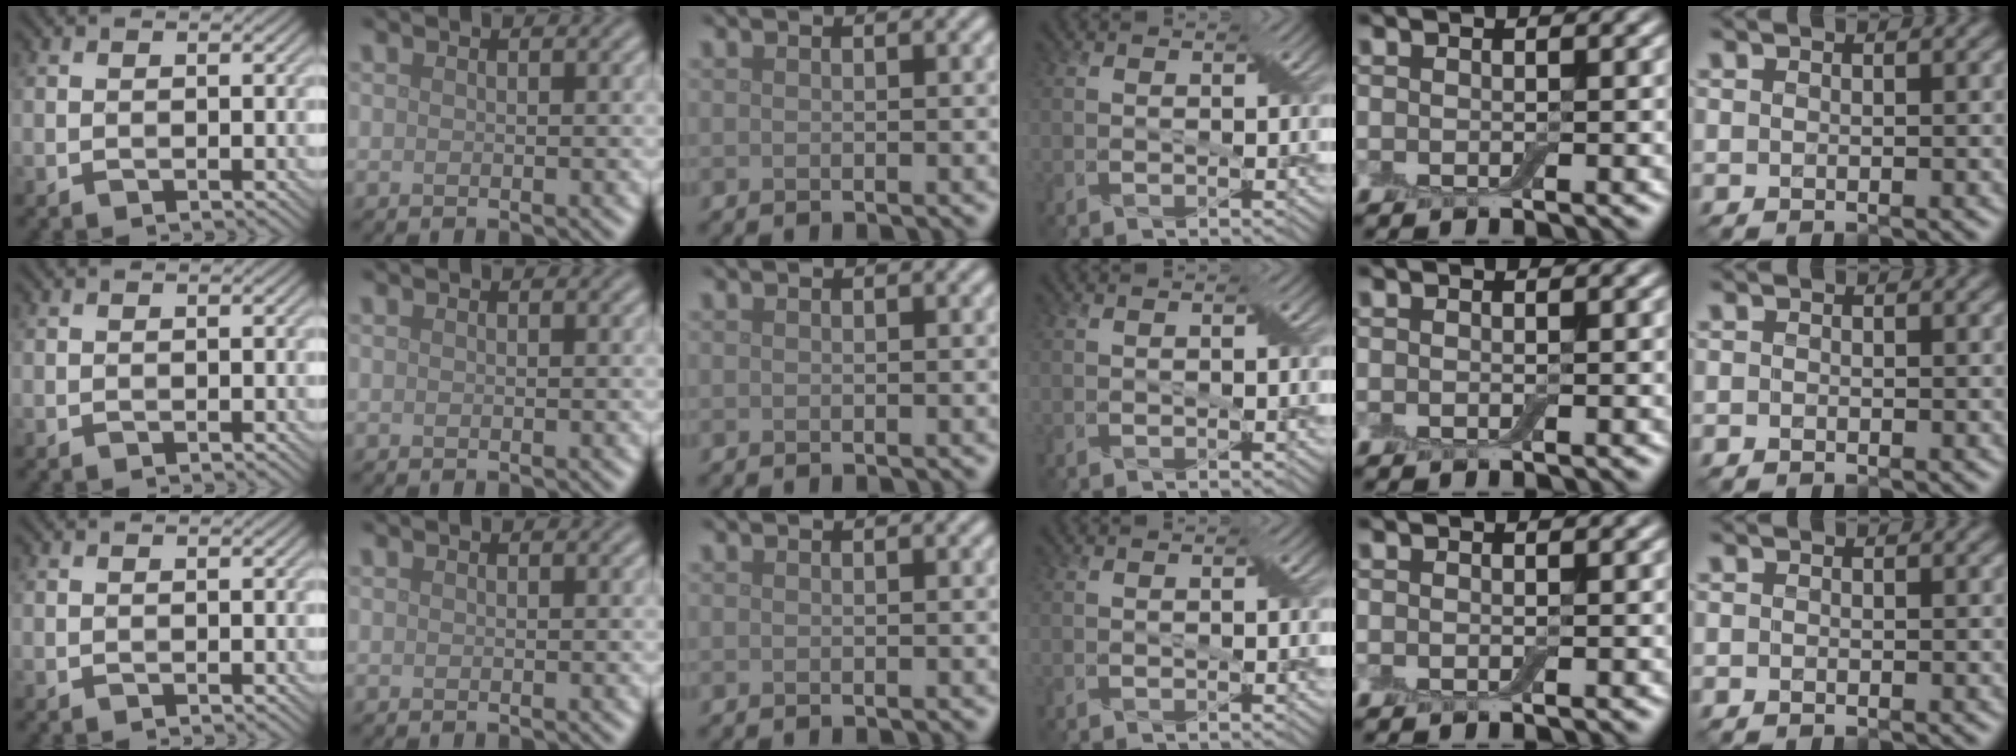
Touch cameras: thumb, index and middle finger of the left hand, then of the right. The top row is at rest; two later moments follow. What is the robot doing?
{"motion": "pour", "object": "bowl"}